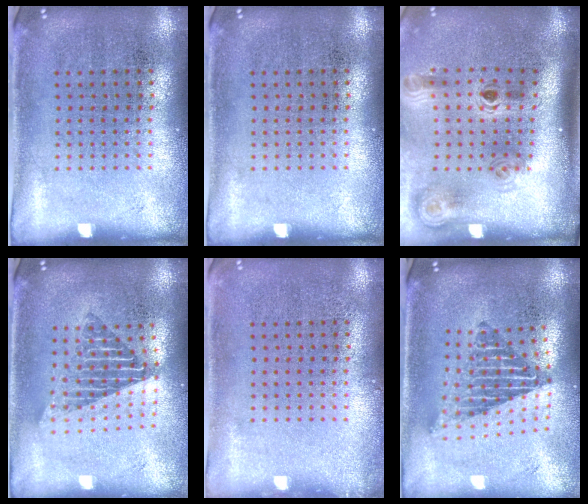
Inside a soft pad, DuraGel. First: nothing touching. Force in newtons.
{"total": 0.0}
{"total": 2.1, "press": 1.4, "slide": 1.5}
{"total": 1.7, "press": 1.4, "slide": 1.0}
{"total": 0.6, "press": 0.6, "slide": 0.2}
{"total": 2.1, "press": 1.6, "slide": 1.3}